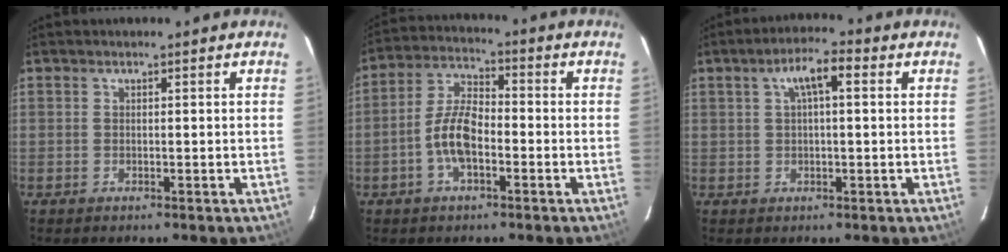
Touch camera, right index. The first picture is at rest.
{"total": 8.2, "force": [-2.7, 3.7, 6.8], "torque": [-0.143, 0.013, -0.052]}
{"total": 5.6, "force": [1.7, 1.7, 5.0], "torque": [-0.093, 0.018, 0.031]}